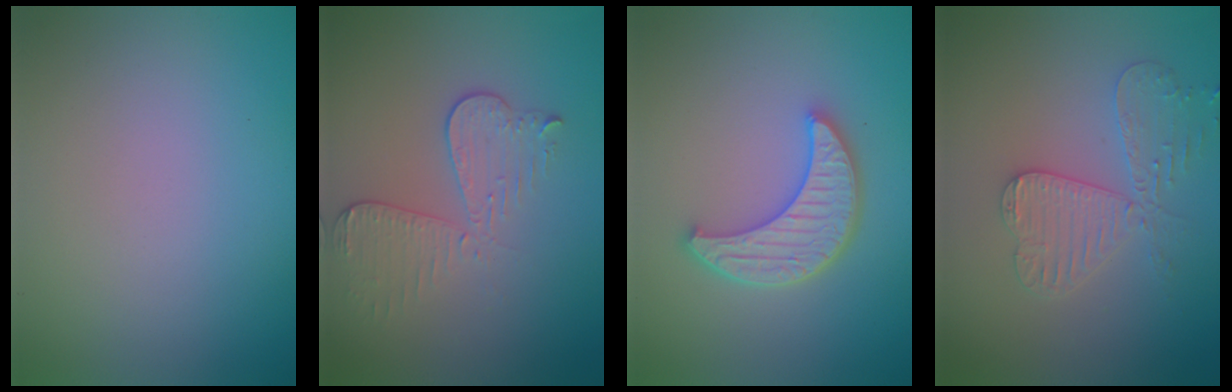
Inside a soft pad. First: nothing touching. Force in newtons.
{"total": 3.4, "press": 3.0, "slide": 1.5}
{"total": 4.8, "press": 4.0, "slide": 2.7}
{"total": 4.0, "press": 3.7, "slide": 1.5}